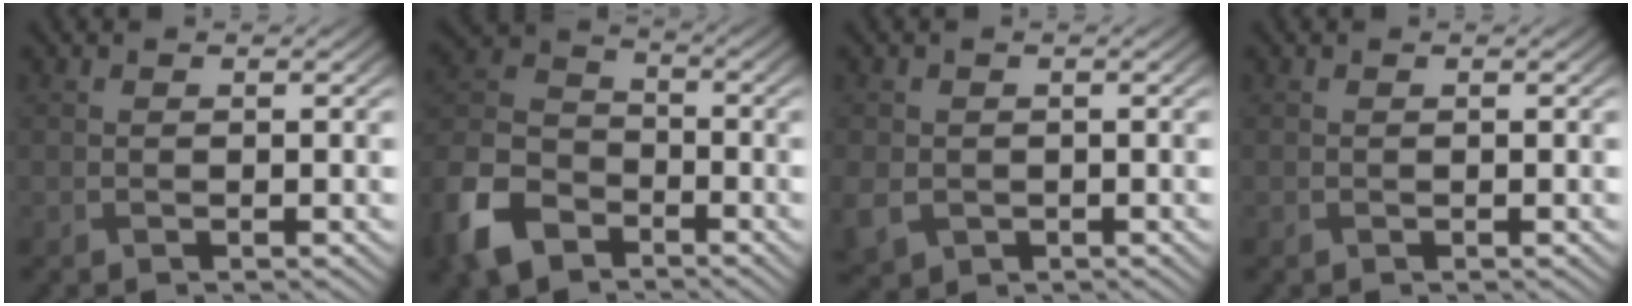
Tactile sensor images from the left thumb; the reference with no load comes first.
{"total": 11.6, "force": [-7.1, 7.2, 5.7], "torque": [-0.153, -0.018, -0.163]}
{"total": 3.7, "force": [-1.0, 3.1, 1.7], "torque": [-0.058, -0.014, -0.021]}
{"total": 0.0}